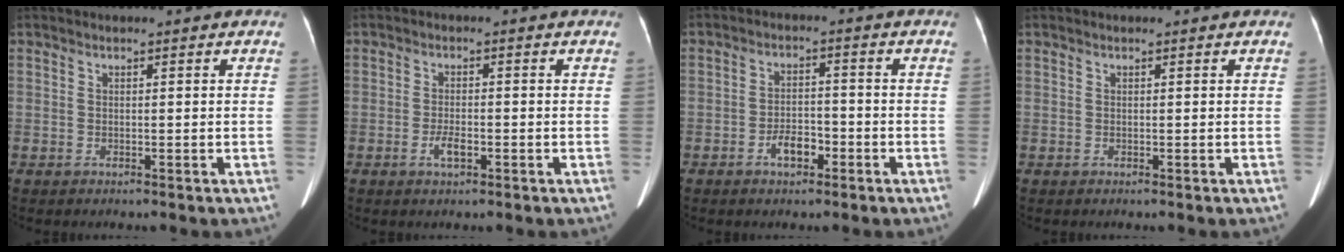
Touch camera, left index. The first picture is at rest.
{"total": 2.5, "force": [-1.1, 0.8, 2.0], "torque": [-0.043, -0.001, -0.018]}
{"total": 3.9, "force": [-2.2, 1.9, 2.6], "torque": [-0.048, 0.008, -0.037]}
{"total": 0.0}